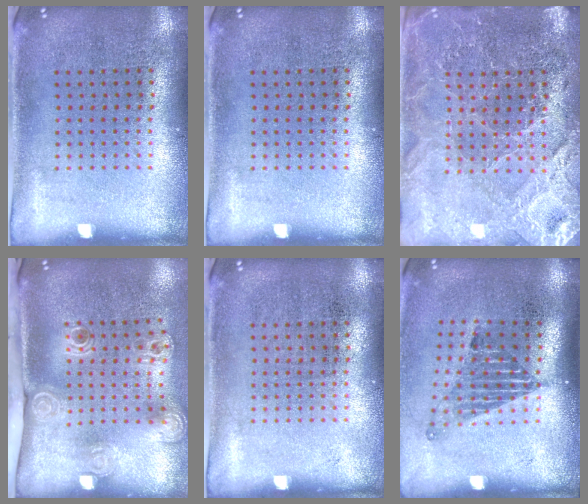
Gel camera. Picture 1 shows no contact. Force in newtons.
{"total": 0.0}
{"total": 3.8, "press": 3.7, "slide": 1.1}
{"total": 2.2, "press": 1.5, "slide": 1.6}
{"total": 0.0}
{"total": 1.6, "press": 1.1, "slide": 1.2}